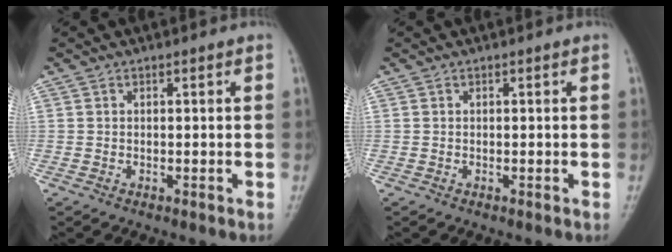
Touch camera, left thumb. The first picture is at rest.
{"total": 0.0}